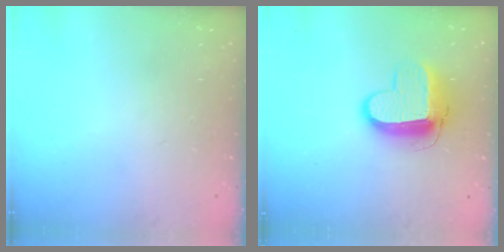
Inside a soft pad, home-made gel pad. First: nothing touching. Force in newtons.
{"total": 11.1, "press": 11.1, "slide": 1.0}